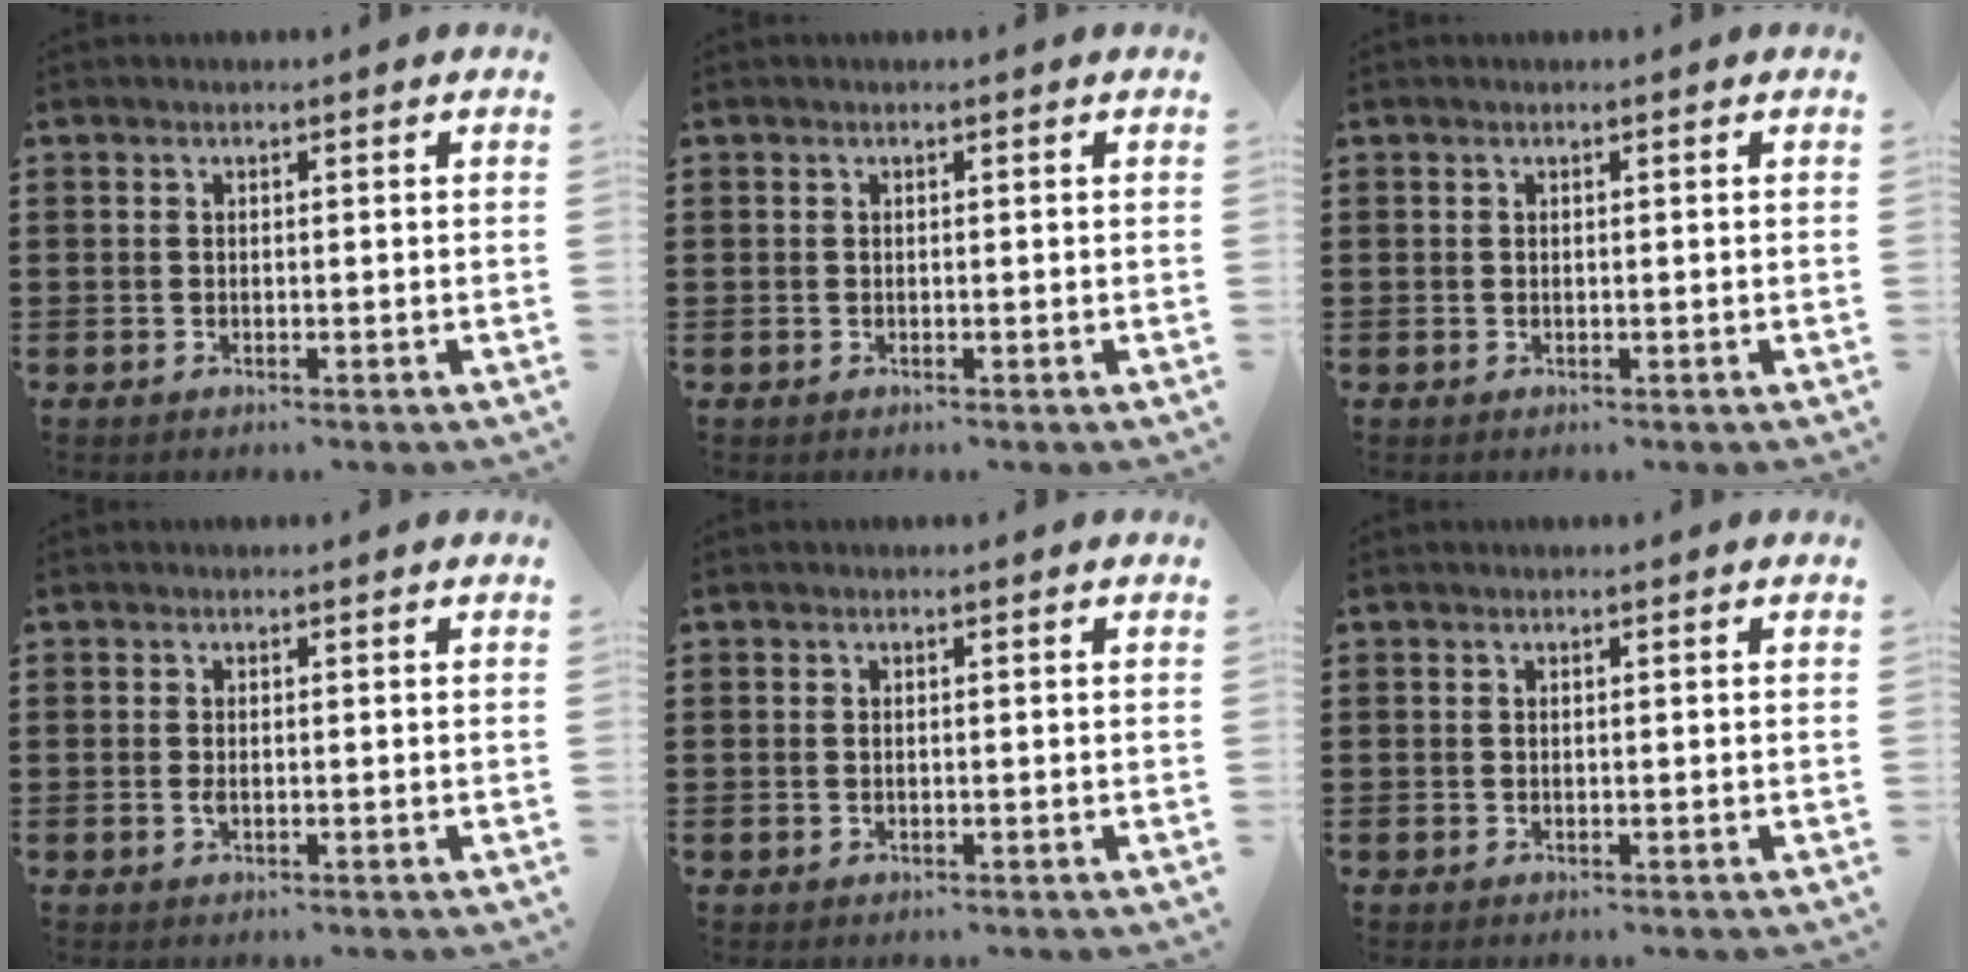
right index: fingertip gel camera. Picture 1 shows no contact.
{"total": 0.0}
{"total": 0.0}
{"total": 0.9, "force": [-0.1, 0.3, 0.8], "torque": [-0.018, -0.002, -0.002]}
{"total": 0.5, "force": [0.0, 0.3, 0.4], "torque": [-0.011, 0.000, -0.001]}
{"total": 0.0}